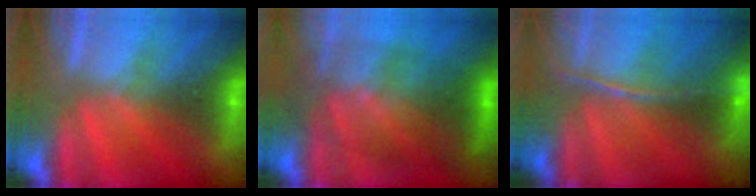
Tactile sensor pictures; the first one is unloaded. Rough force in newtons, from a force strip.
{"total": 7.3}
{"total": 1.6}